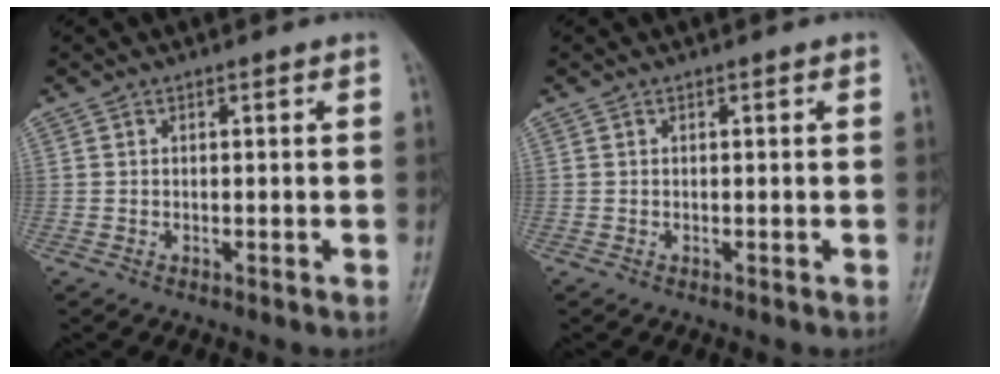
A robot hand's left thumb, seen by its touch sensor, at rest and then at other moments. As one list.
[{"total": 0.0}]